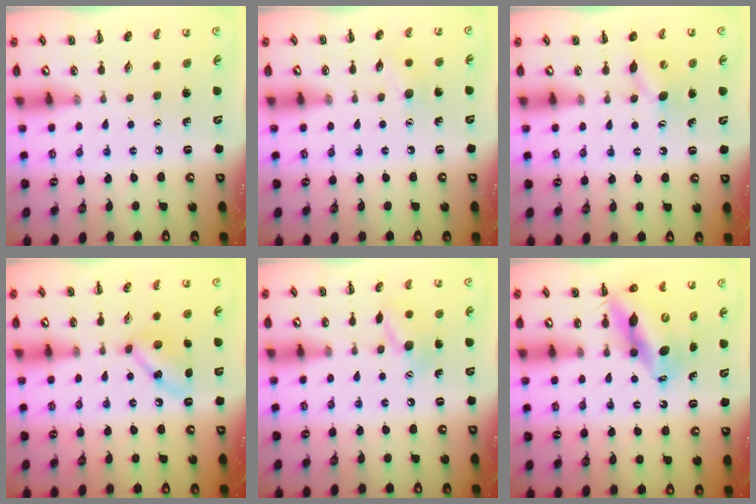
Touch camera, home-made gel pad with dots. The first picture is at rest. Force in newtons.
{"total": 6.3, "press": 6.1, "slide": 1.5}
{"total": 6.4, "press": 6.2, "slide": 1.3}
{"total": 7.2, "press": 7.0, "slide": 1.7}
{"total": 10.7, "press": 10.6, "slide": 1.8}
{"total": 13.4, "press": 13.0, "slide": 3.5}